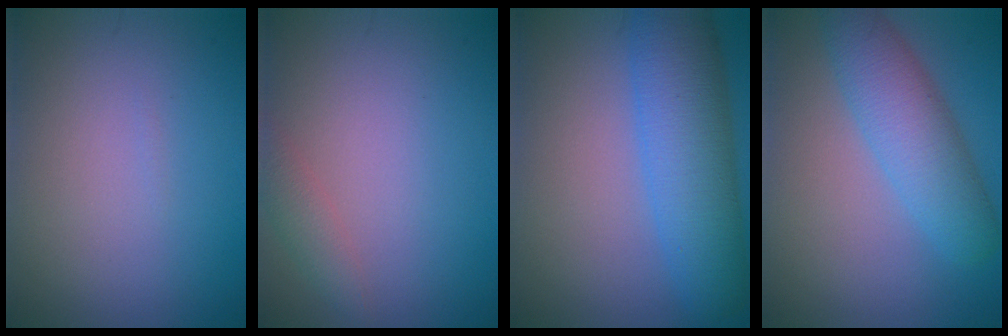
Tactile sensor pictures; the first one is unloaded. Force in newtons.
{"total": 1.6, "press": 1.6, "slide": 0.2}
{"total": 7.4, "press": 7.4, "slide": 0.2}
{"total": 5.4, "press": 5.4, "slide": 0.2}